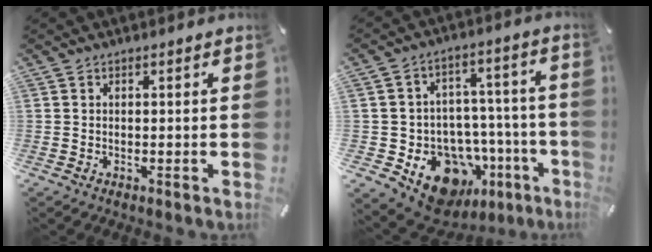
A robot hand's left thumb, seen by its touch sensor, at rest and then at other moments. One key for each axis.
{"total": 15.8, "fx": -8.3, "fy": 11.0, "fz": 7.8, "tx": -0.096, "ty": 0.044, "tz": -0.126}